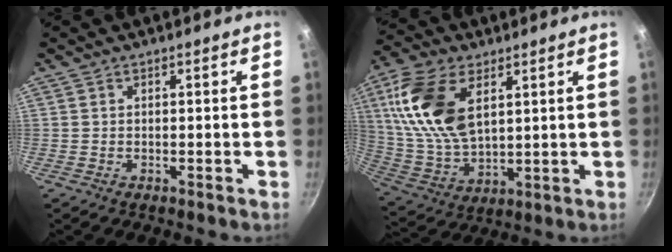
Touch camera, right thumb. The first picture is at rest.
{"total": 17.8, "force": [6.2, 10.0, 13.4], "torque": [-0.250, -0.018, 0.130]}